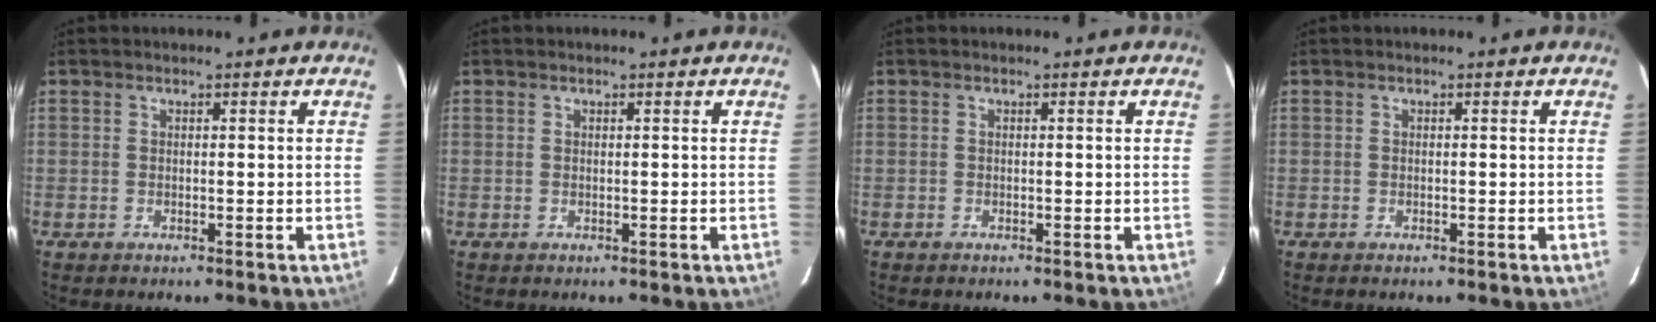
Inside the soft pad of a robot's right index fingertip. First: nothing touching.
{"total": 0.0}
{"total": 0.0}
{"total": 0.0}